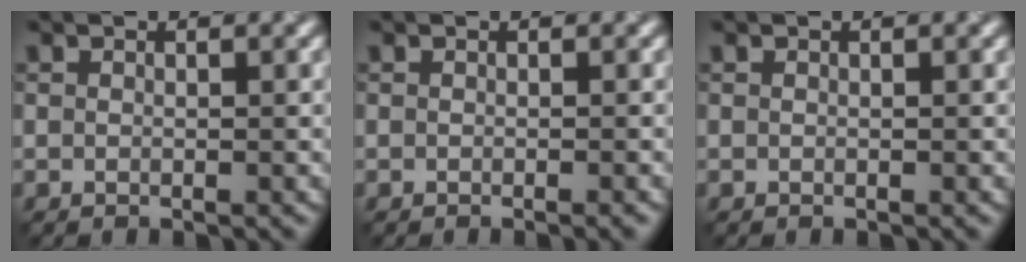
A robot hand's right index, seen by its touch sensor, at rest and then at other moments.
{"total": 1.1, "force": [-0.4, 0.4, 0.9], "torque": [-0.003, 0.003, -0.009]}
{"total": 0.0}